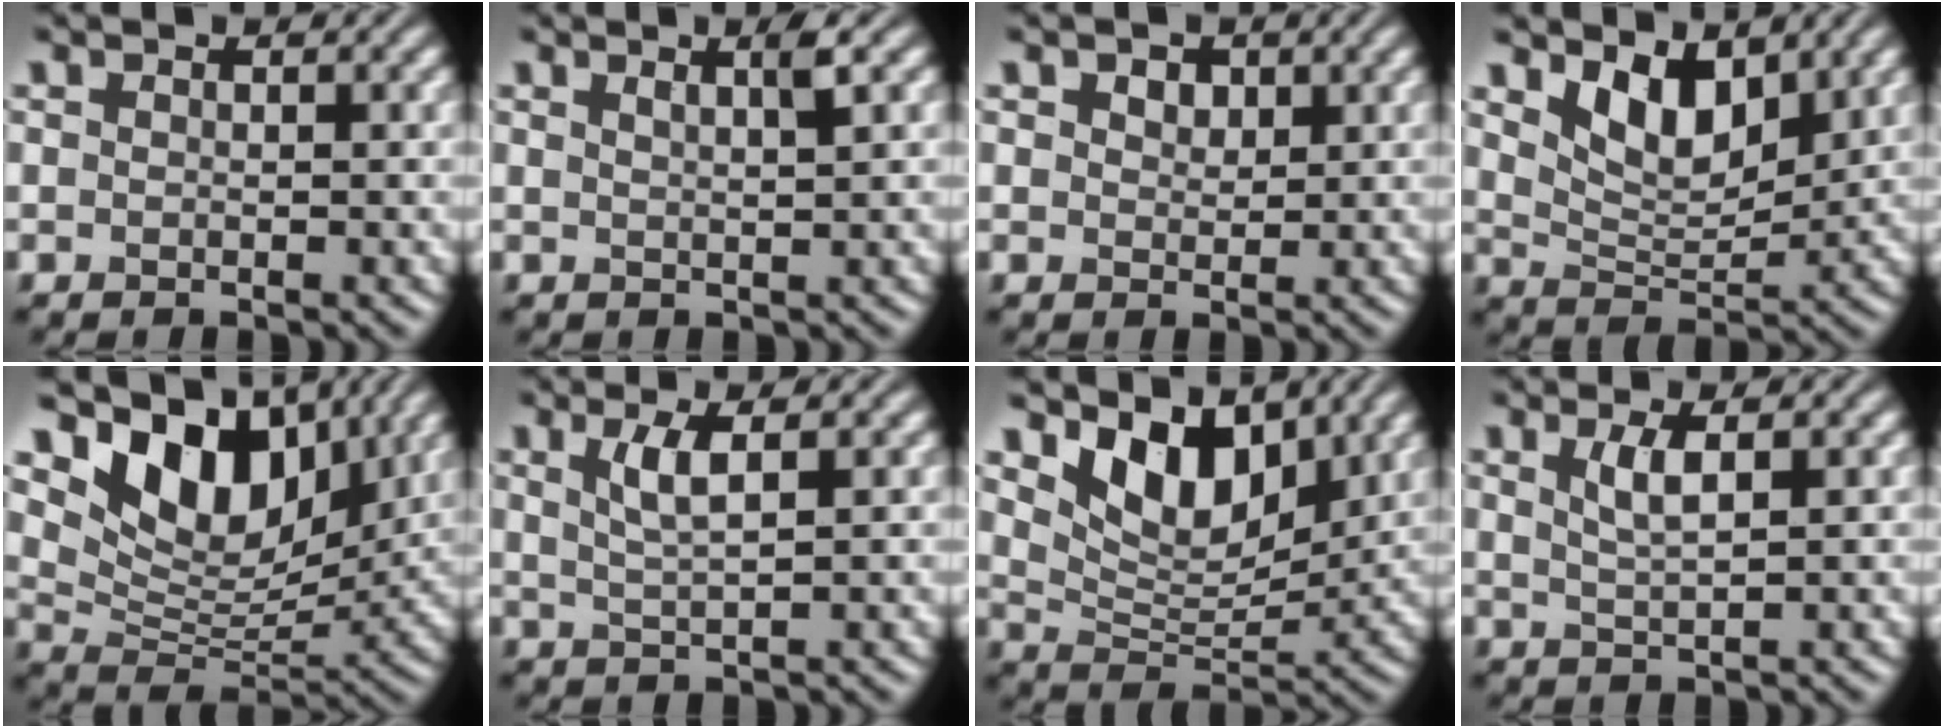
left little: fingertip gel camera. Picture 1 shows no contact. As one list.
[{"total": 1.8, "force": [0.9, 0.3, 1.5], "torque": [-0.019, 0.005, 0.012]}, {"total": 2.0, "force": [1.1, 1.2, 1.0], "torque": [-0.016, 0.004, 0.009]}, {"total": 4.4, "force": [2.6, 2.1, 2.9], "torque": [-0.063, -0.011, 0.045]}, {"total": 9.6, "force": [5.5, 5.4, 5.6], "torque": [-0.095, -0.005, 0.096]}, {"total": 2.6, "force": [1.0, 0.6, 2.3], "torque": [-0.046, 0.000, 0.019]}, {"total": 6.3, "force": [3.8, 3.3, 3.9], "torque": [-0.075, -0.014, 0.063]}, {"total": 2.1, "force": [0.9, 0.5, 1.8], "torque": [-0.038, -0.001, 0.017]}]